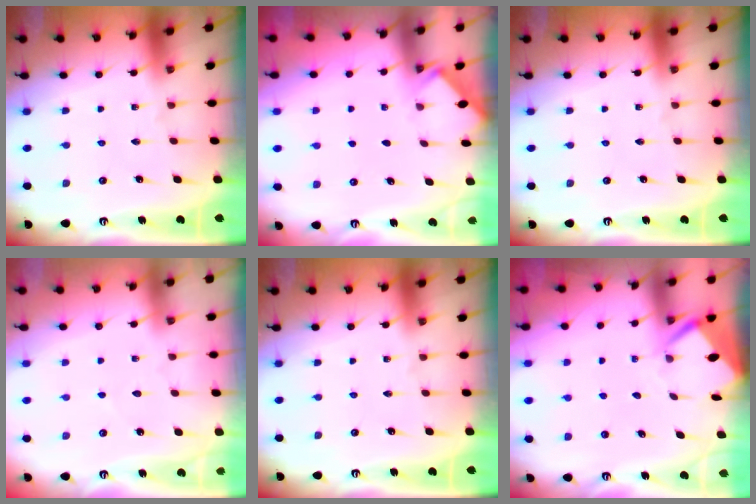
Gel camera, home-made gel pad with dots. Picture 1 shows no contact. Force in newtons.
{"total": 1.7, "press": 1.6, "slide": 0.2}
{"total": 0.0}
{"total": 2.2, "press": 2.2, "slide": 0.3}
{"total": 0.0}
{"total": 3.8, "press": 3.8, "slide": 0.3}